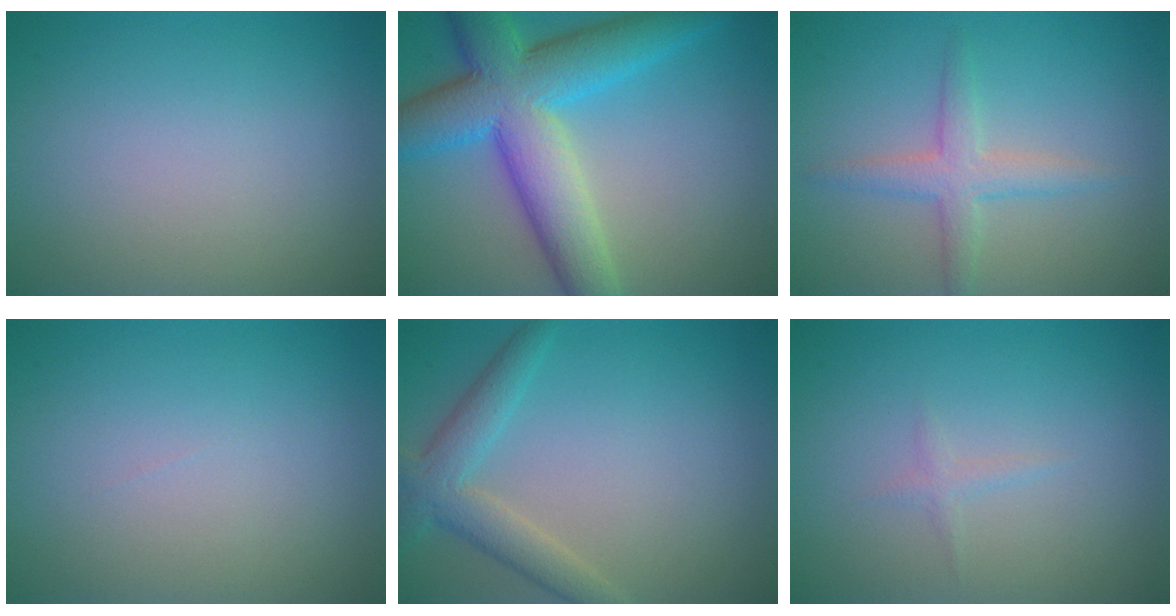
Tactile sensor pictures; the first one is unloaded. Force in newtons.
{"total": 10.5, "press": 10.5, "slide": 0.3}
{"total": 2.9, "press": 2.9, "slide": 0.1}
{"total": 0.0}
{"total": 3.7, "press": 3.7, "slide": 0.2}
{"total": 0.8, "press": 0.8, "slide": 0.1}